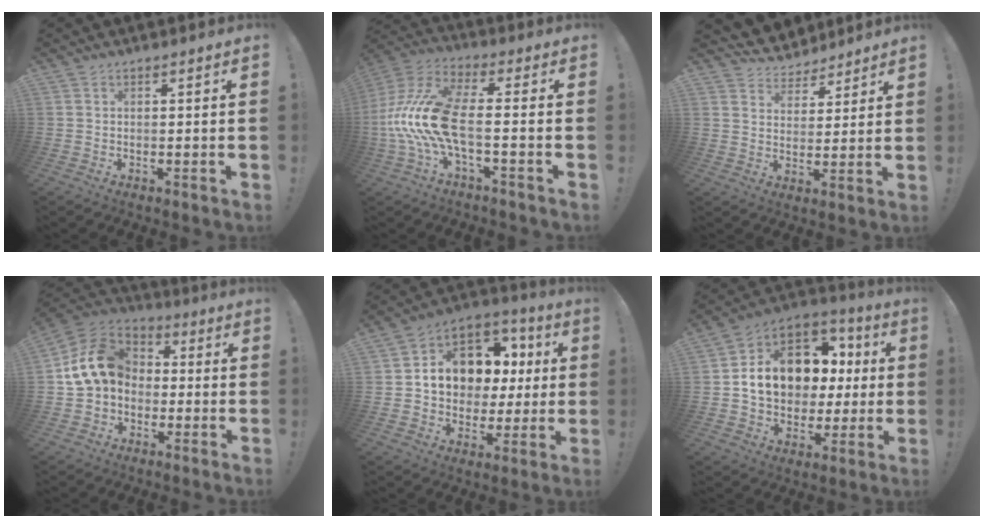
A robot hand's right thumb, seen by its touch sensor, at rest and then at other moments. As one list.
[{"total": 16.3, "force": [-2.4, 6.5, 14.7], "torque": [-0.298, 0.011, -0.035]}, {"total": 6.7, "force": [5.3, 4.0, 0.4], "torque": [-0.010, -0.044, 0.105]}, {"total": 15.3, "force": [1.7, 11.9, 9.5], "torque": [-0.158, 0.020, 0.040]}, {"total": 12.9, "force": [2.8, 10.8, 6.6], "torque": [-0.096, -0.016, 0.068]}, {"total": 16.0, "force": [2.6, 12.5, 9.7], "torque": [-0.146, -0.001, 0.067]}]